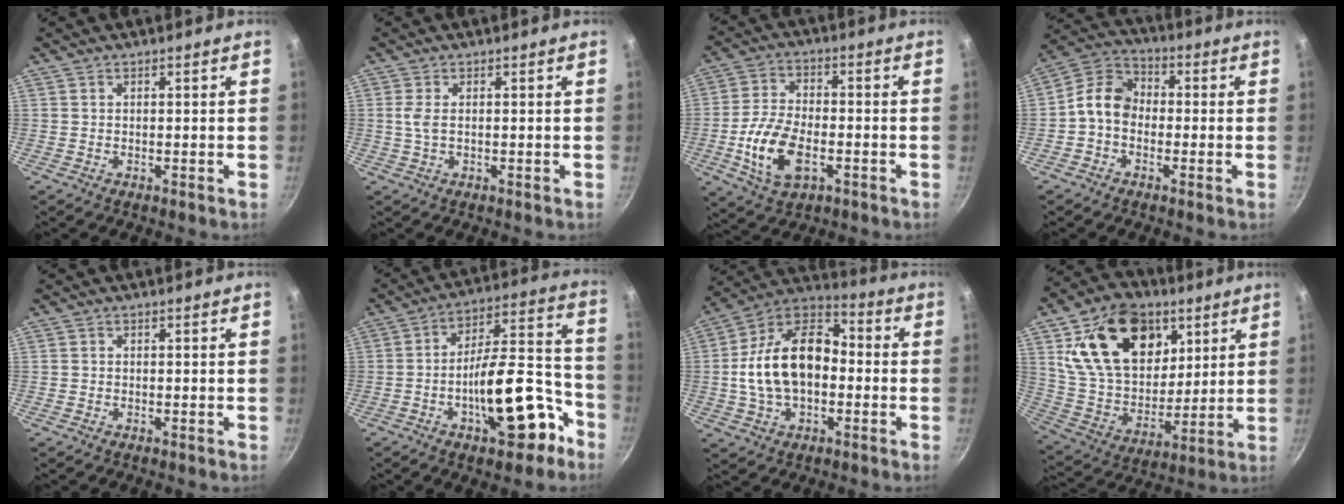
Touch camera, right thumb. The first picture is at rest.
{"total": 2.2, "force": [0.3, 1.0, 2.0], "torque": [-0.044, 0.000, 0.007]}
{"total": 12.3, "force": [-3.6, 6.8, 9.6], "torque": [-0.184, 0.019, -0.069]}
{"total": 8.1, "force": [-1.3, 6.3, 4.9], "torque": [-0.066, 0.031, -0.047]}
{"total": 0.0}
{"total": 22.7, "force": [-9.6, 9.6, 18.2], "torque": [-0.226, 0.082, -0.150]}
{"total": 18.7, "force": [-1.4, 12.1, 14.2], "torque": [-0.230, 0.047, -0.039]}
{"total": 24.6, "force": [9.9, 16.5, 15.3], "torque": [-0.228, -0.035, 0.178]}